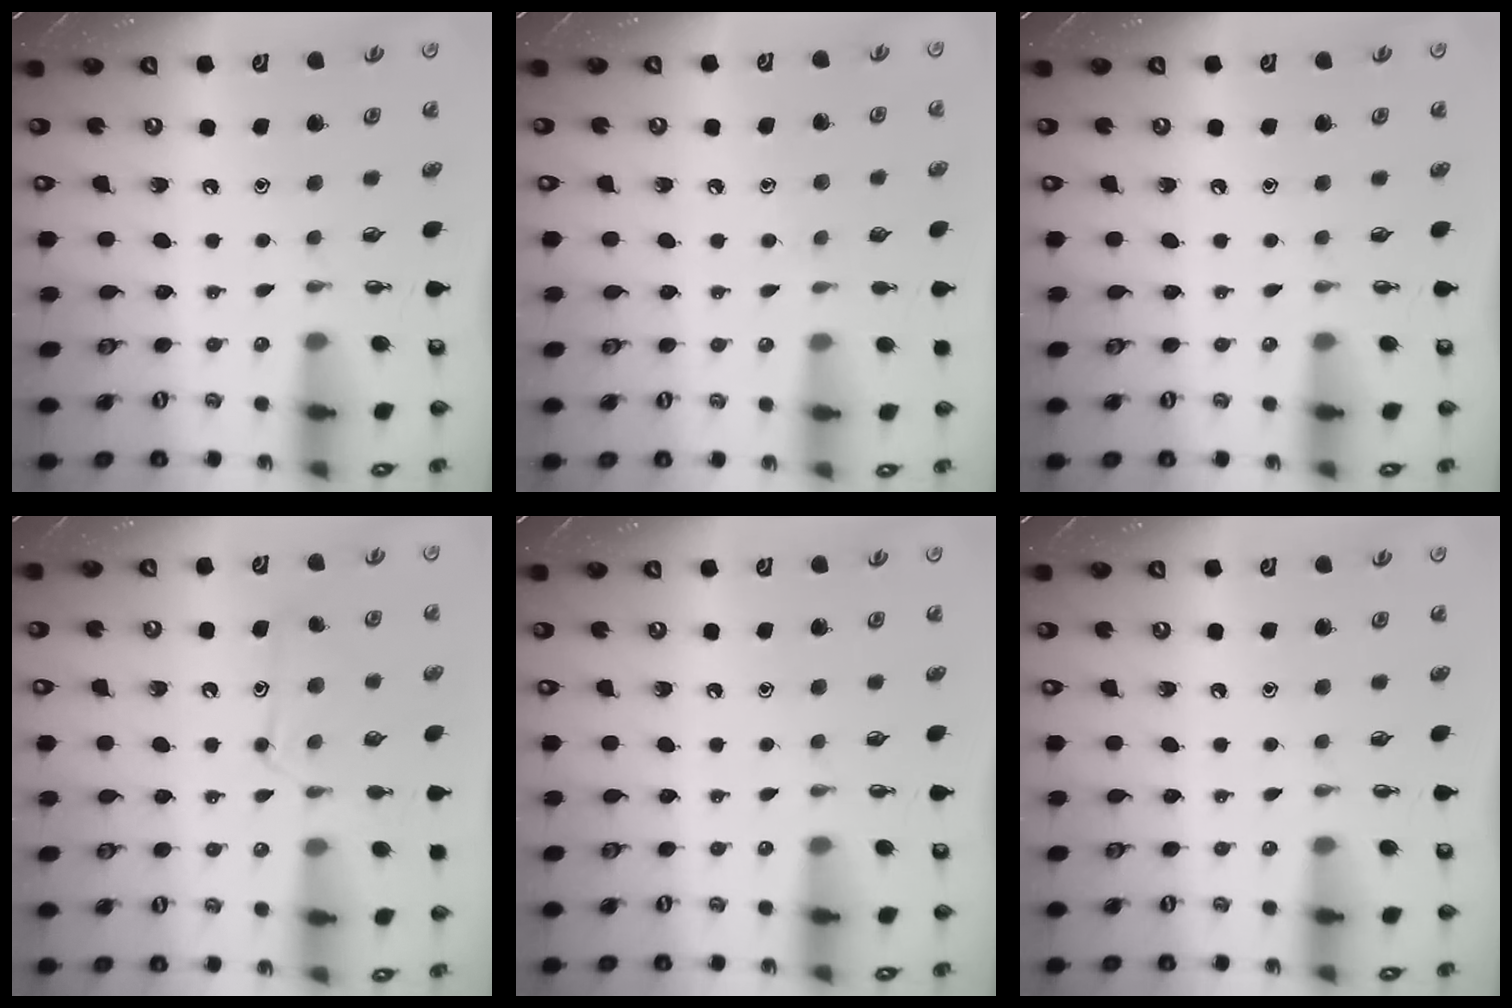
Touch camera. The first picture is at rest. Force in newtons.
{"total": 6.6, "press": 6.6, "slide": 0.7}
{"total": 0.0}
{"total": 11.8, "press": 11.8, "slide": 0.8}
{"total": 0.0}
{"total": 0.0}